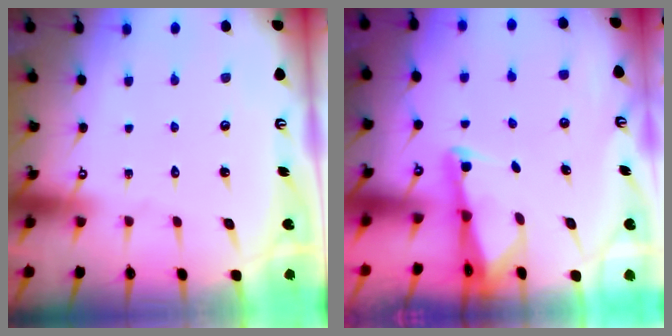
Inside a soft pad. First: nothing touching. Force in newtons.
{"total": 1.8, "press": 1.8, "slide": 0.3}